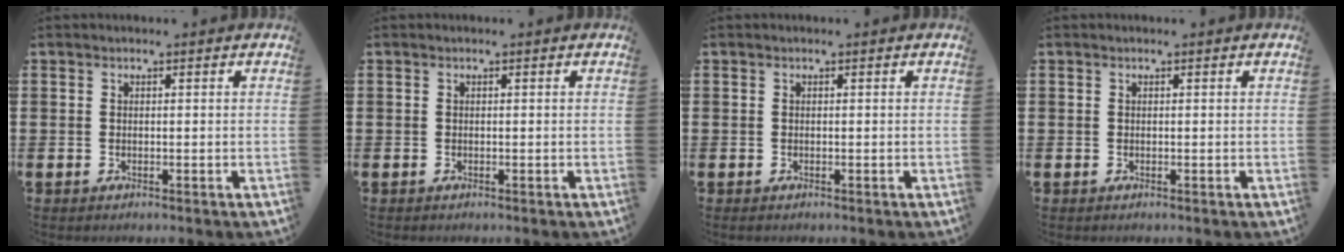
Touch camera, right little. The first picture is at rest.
{"total": 0.0}
{"total": 0.0}
{"total": 0.0}